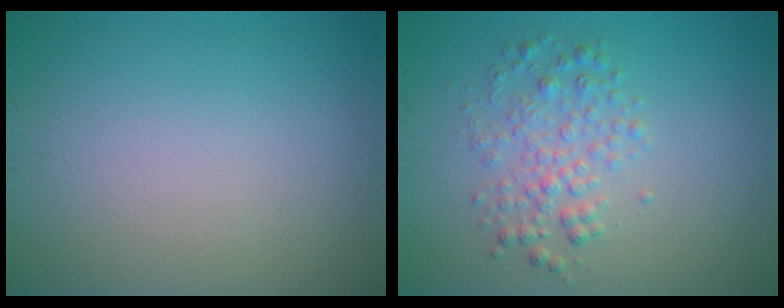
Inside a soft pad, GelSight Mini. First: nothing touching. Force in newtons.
{"total": 2.8, "press": 2.8, "slide": 0.0}